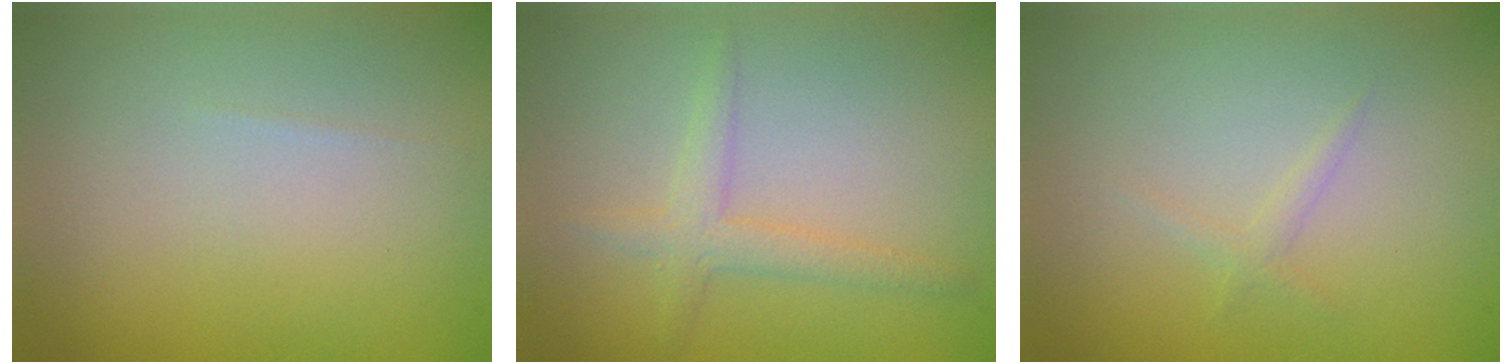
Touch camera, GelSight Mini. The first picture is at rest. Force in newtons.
{"total": 2.1, "press": 2.1, "slide": 0.1}
{"total": 0.7, "press": 0.7, "slide": 0.1}